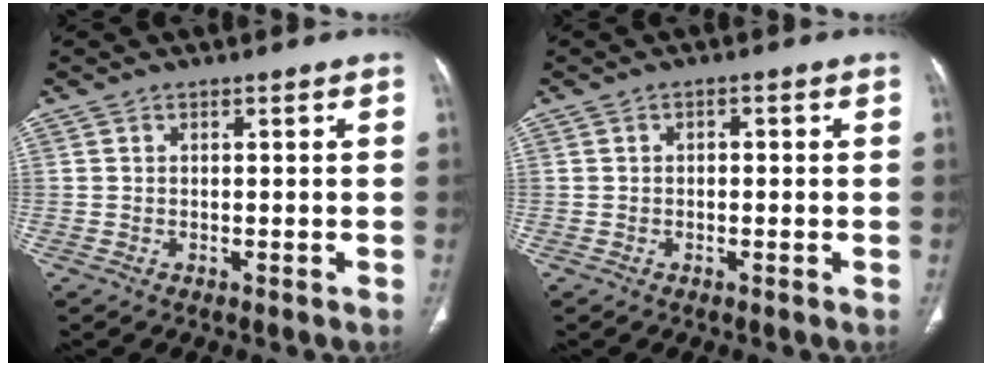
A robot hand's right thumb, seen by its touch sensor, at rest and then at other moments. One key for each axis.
{"total": 1.0, "fx": 0.0, "fy": 0.7, "fz": 0.7, "tx": -0.006, "ty": 0.005, "tz": -0.004}